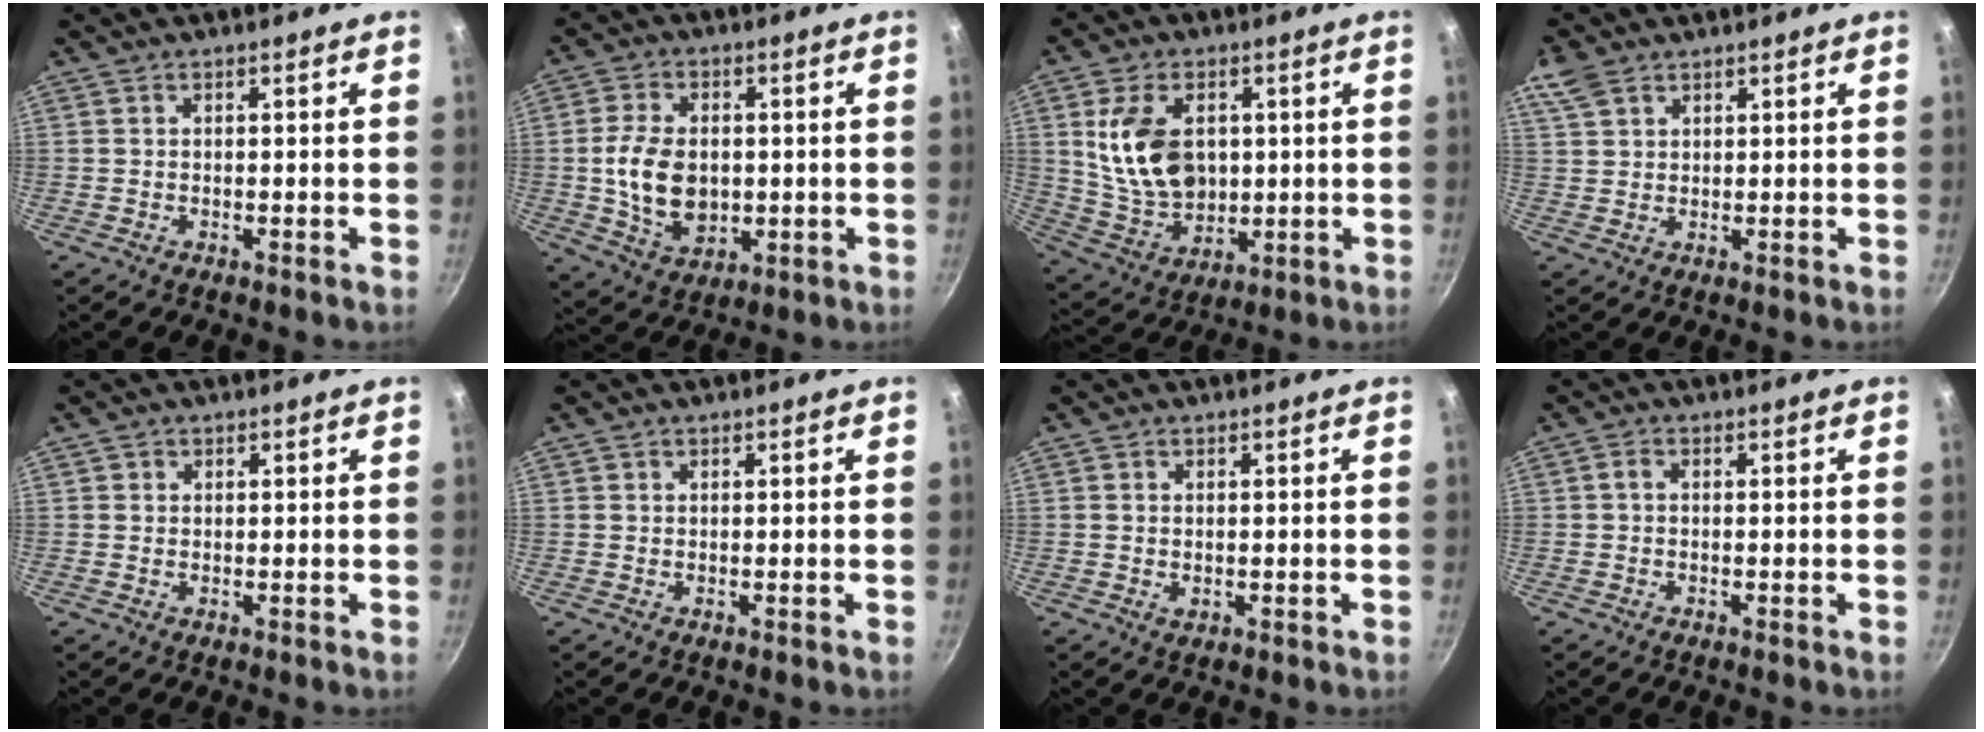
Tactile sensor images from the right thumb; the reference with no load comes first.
{"total": 11.6, "force": [-0.1, 8.0, 8.5], "torque": [-0.141, -0.003, 0.006]}
{"total": 14.5, "force": [2.4, 10.1, 10.2], "torque": [-0.164, -0.019, 0.059]}
{"total": 5.0, "force": [3.1, 3.1, 2.4], "torque": [-0.042, 0.001, 0.062]}
{"total": 0.8, "force": [0.3, 0.7, 0.1], "torque": [0.005, -0.002, 0.002]}
{"total": 0.0}
{"total": 0.8, "force": [0.1, 0.6, 0.6], "torque": [-0.008, -0.002, 0.002]}
{"total": 1.1, "force": [0.0, 0.4, 1.0], "torque": [-0.028, 0.006, -0.002]}